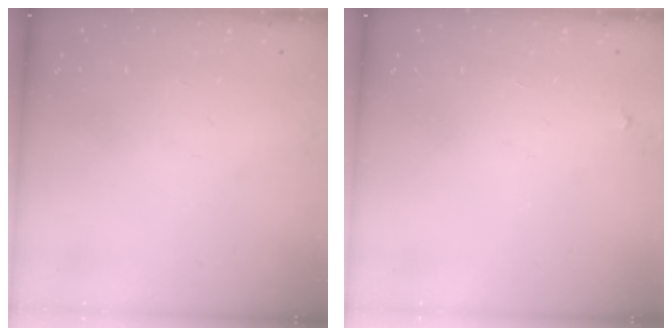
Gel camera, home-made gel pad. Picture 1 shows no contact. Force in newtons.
{"total": 2.1, "press": 2.1, "slide": 0.1}